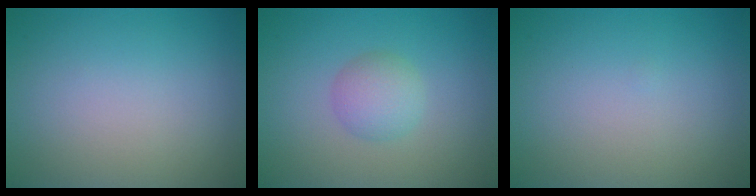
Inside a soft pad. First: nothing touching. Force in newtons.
{"total": 2.4, "press": 2.4, "slide": 0.1}
{"total": 0.0}